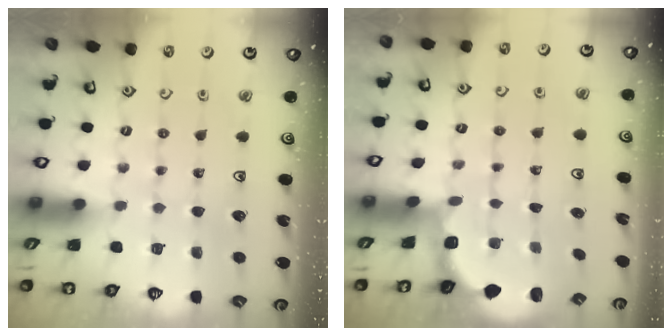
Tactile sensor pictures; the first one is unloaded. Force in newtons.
{"total": 2.0, "press": 1.8, "slide": 0.8}